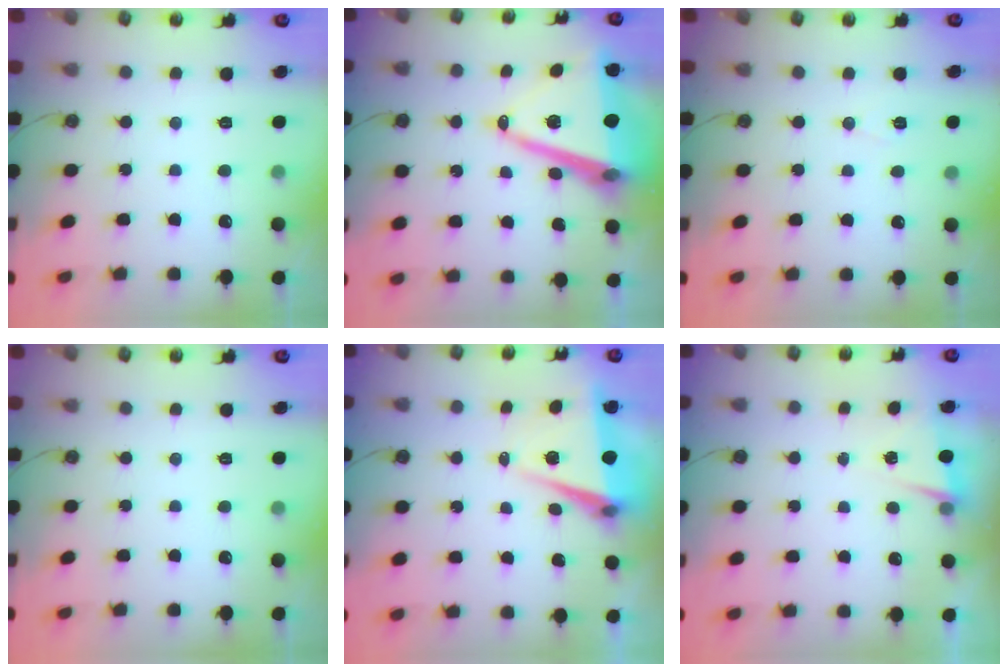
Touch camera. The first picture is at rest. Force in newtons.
{"total": 16.1, "press": 15.7, "slide": 3.9}
{"total": 5.9, "press": 3.8, "slide": 4.5}
{"total": 0.0}
{"total": 7.6, "press": 6.3, "slide": 4.2}
{"total": 2.7, "press": 1.5, "slide": 2.2}